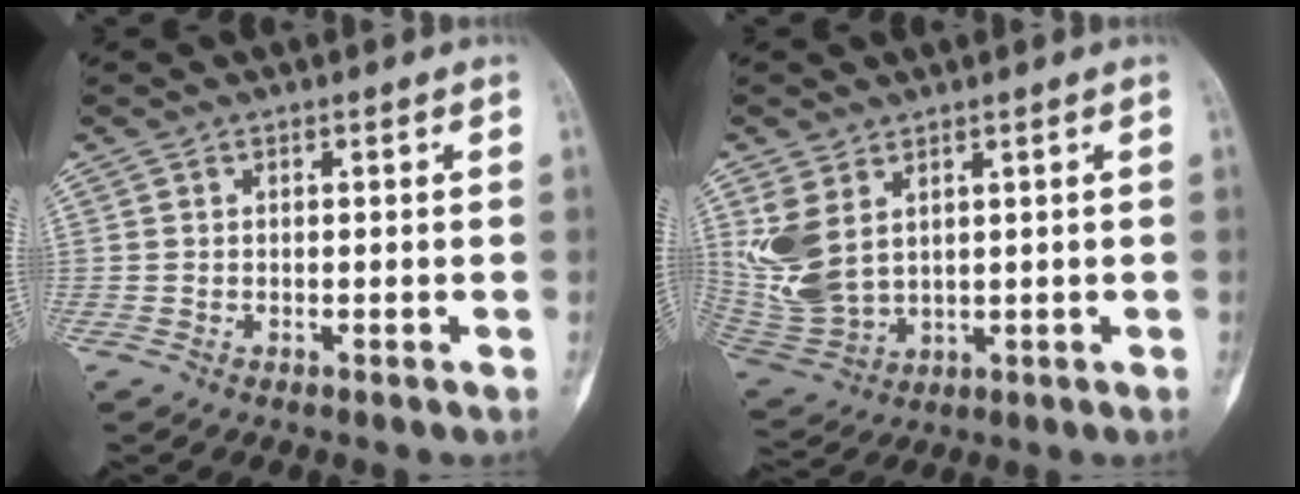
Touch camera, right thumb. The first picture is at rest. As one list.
[{"total": 10.1, "force": [3.5, 6.3, 6.9], "torque": [-0.150, -0.011, 0.092]}]